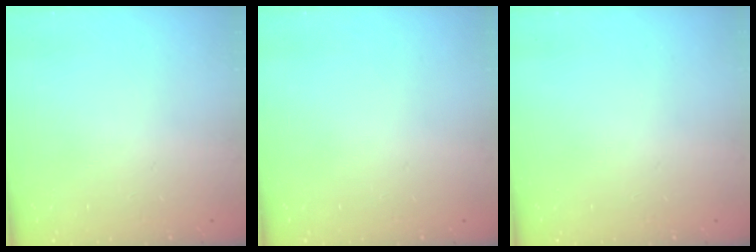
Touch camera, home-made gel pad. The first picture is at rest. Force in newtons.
{"total": 0.0}
{"total": 0.0}